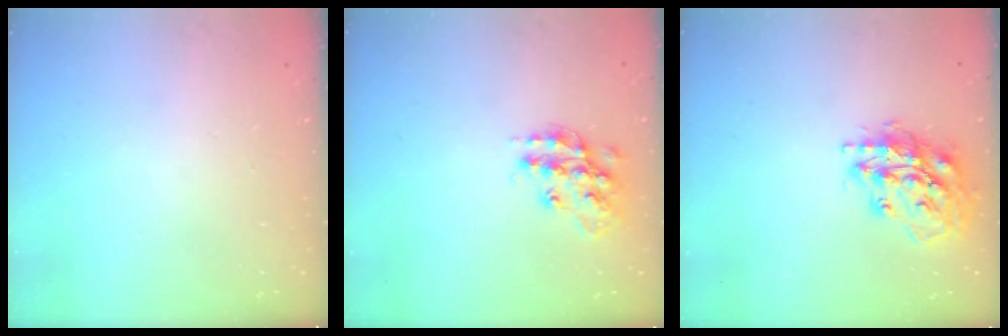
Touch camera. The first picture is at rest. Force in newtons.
{"total": 15.2, "press": 15.2, "slide": 0.9}
{"total": 17.9, "press": 17.8, "slide": 2.5}